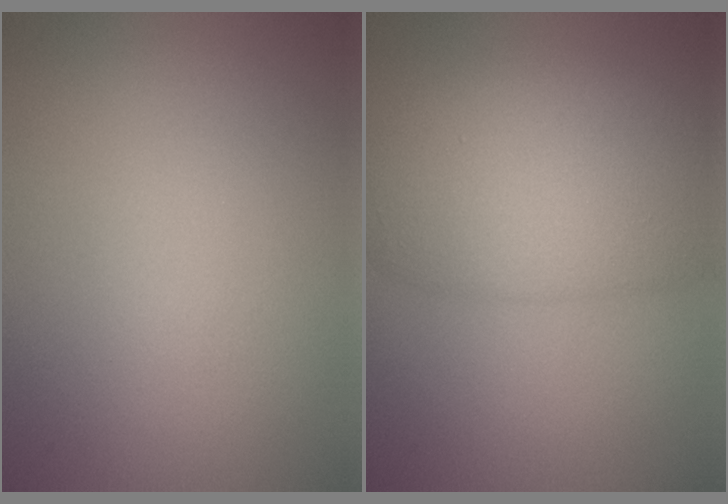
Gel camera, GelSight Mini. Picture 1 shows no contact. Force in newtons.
{"total": 8.3, "press": 8.3, "slide": 0.2}